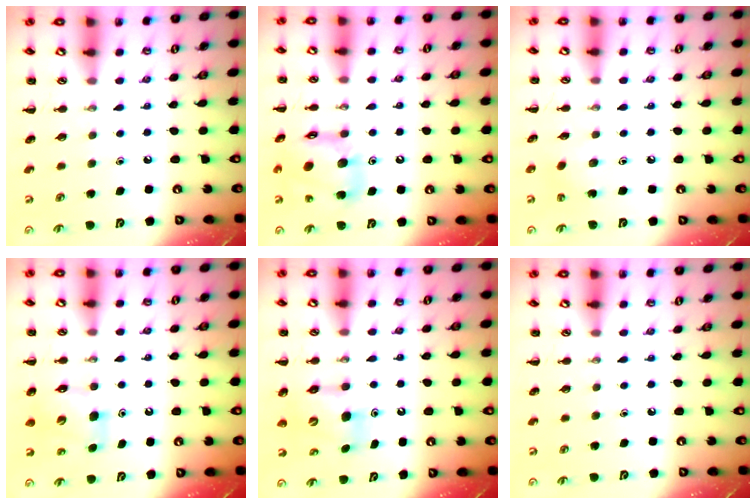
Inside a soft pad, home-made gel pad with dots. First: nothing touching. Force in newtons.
{"total": 15.3, "press": 15.1, "slide": 2.5}
{"total": 2.3, "press": 2.1, "slide": 0.9}
{"total": 6.0, "press": 5.9, "slide": 0.9}
{"total": 7.3, "press": 7.2, "slide": 1.2}
{"total": 0.0}